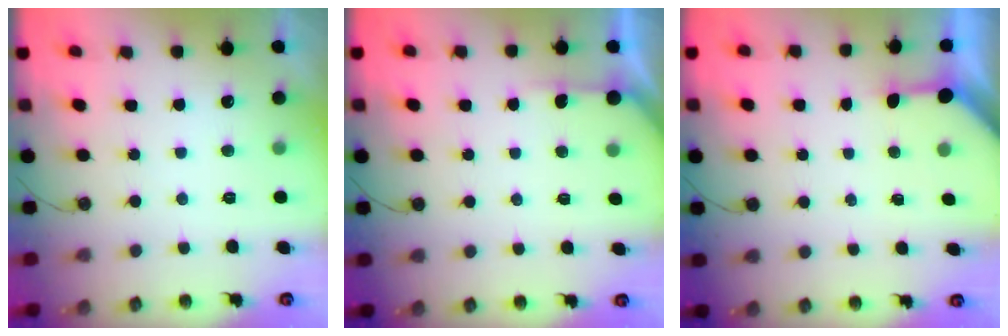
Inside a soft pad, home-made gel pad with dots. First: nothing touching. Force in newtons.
{"total": 3.8, "press": 3.7, "slide": 0.4}
{"total": 3.3, "press": 3.3, "slide": 0.3}